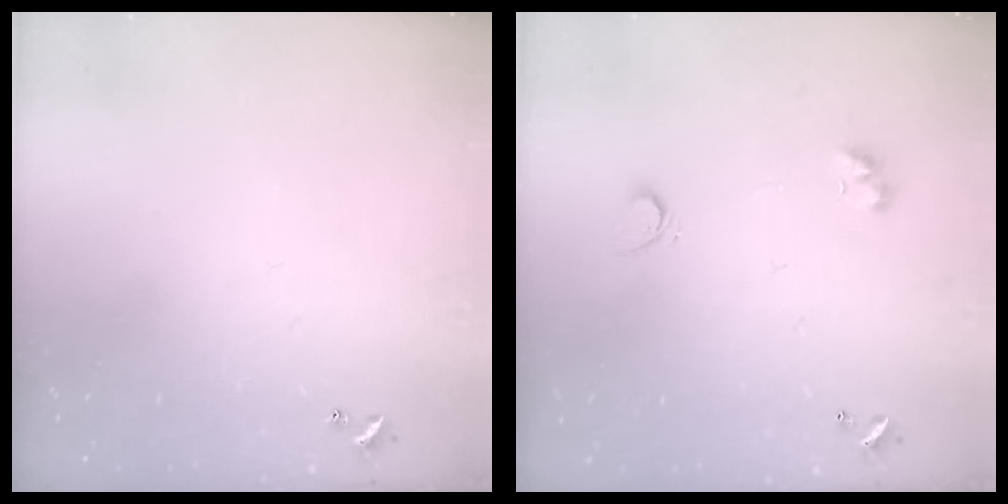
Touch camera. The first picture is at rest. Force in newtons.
{"total": 2.9, "press": 2.6, "slide": 1.3}